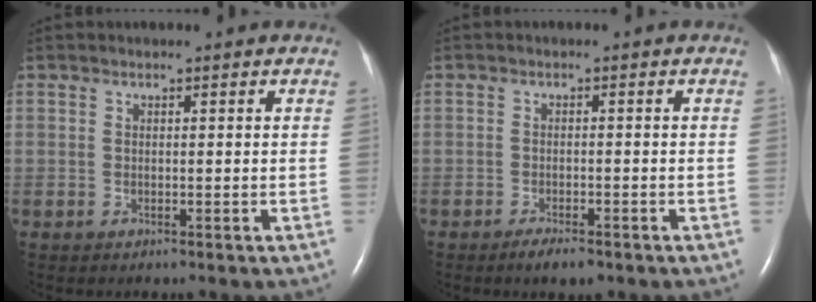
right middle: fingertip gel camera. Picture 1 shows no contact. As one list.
[{"total": 2.9, "force": [-2.1, 0.7, 1.9], "torque": [-0.037, -0.004, -0.031]}]